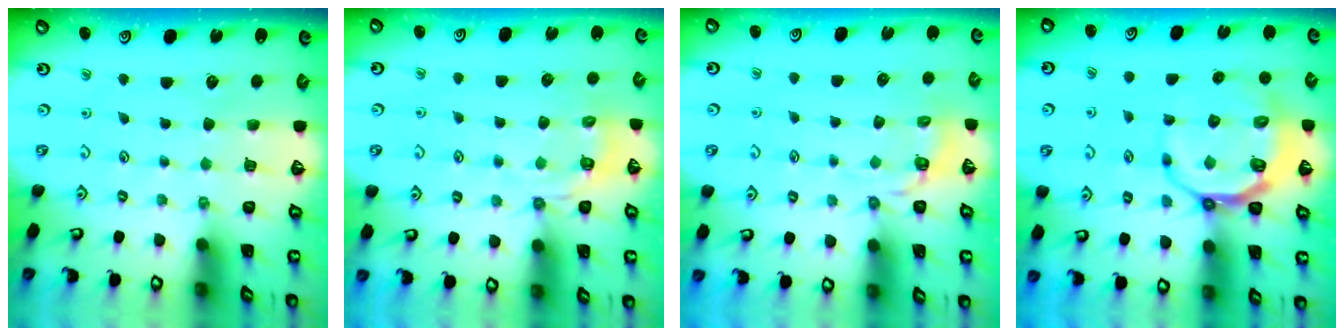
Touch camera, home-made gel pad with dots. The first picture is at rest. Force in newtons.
{"total": 6.3, "press": 6.0, "slide": 1.9}
{"total": 3.4, "press": 2.3, "slide": 2.5}
{"total": 8.1, "press": 7.4, "slide": 3.4}